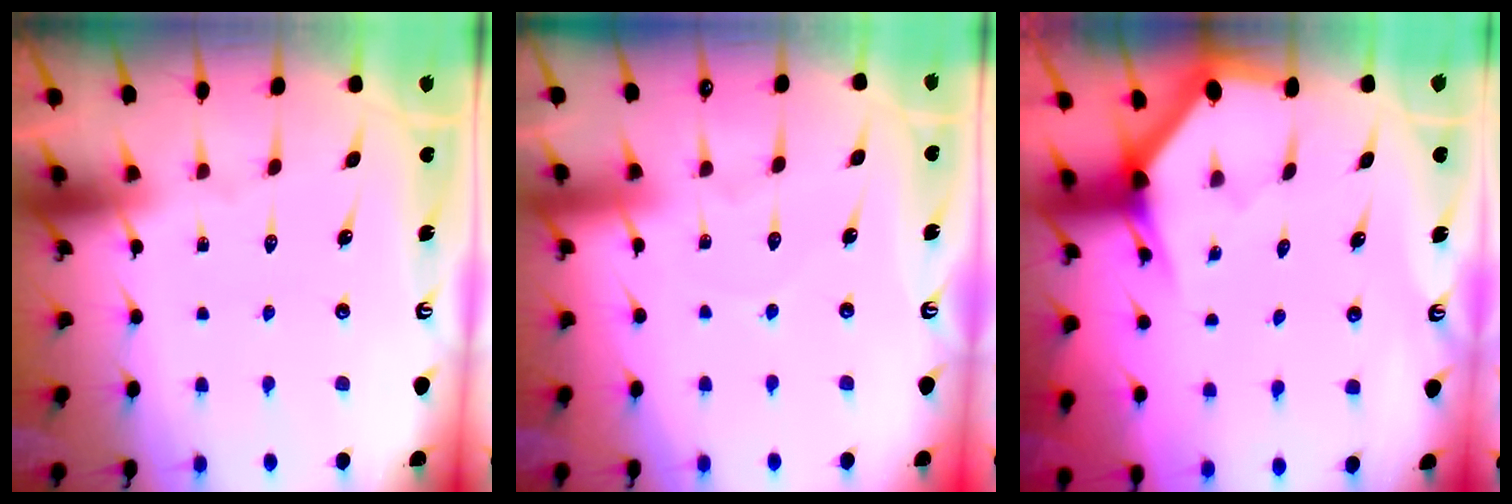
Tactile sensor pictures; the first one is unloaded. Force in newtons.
{"total": 4.0, "press": 4.0, "slide": 0.4}
{"total": 3.1, "press": 3.1, "slide": 0.2}